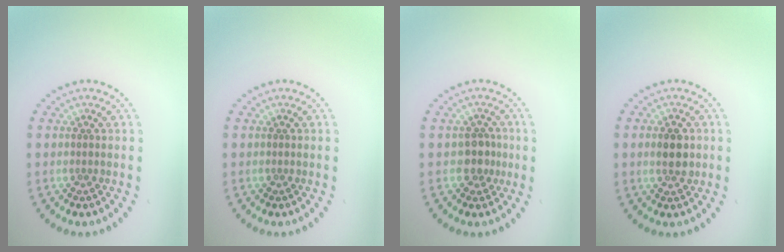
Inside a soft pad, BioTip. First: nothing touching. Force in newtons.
{"total": 0.0}
{"total": 2.0, "press": 1.7, "slide": 1.0}
{"total": 2.5, "press": 2.4, "slide": 0.3}